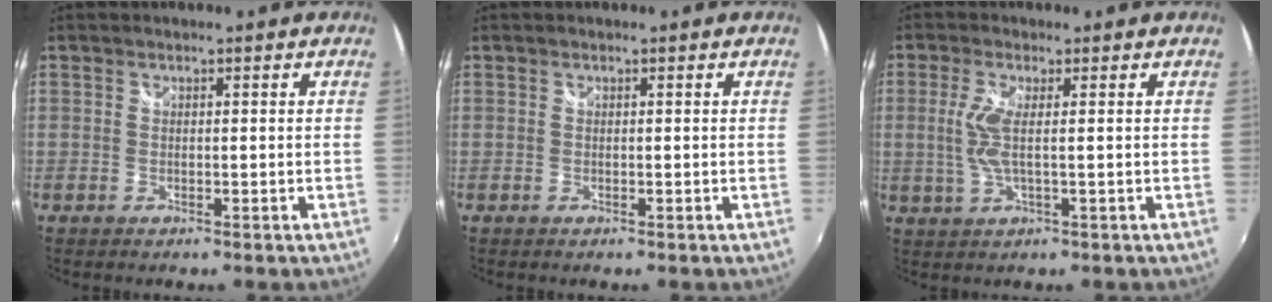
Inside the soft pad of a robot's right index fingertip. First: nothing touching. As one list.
[{"total": 0.0}, {"total": 4.8, "force": [0.3, 0.6, 4.8], "torque": [-0.107, -0.003, 0.006]}]